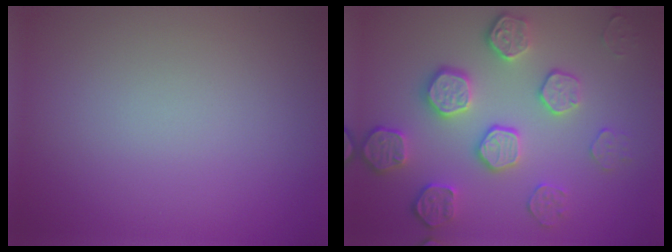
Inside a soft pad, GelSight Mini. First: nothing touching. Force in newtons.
{"total": 5.1, "press": 4.1, "slide": 3.0}